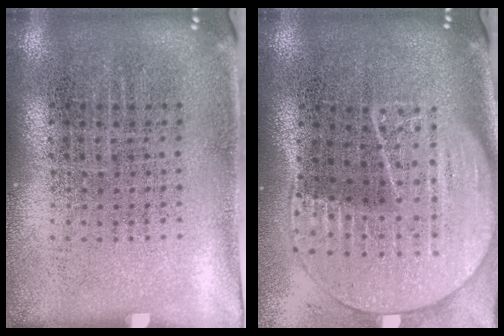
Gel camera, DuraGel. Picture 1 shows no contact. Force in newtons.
{"total": 2.0, "press": 1.8, "slide": 0.8}